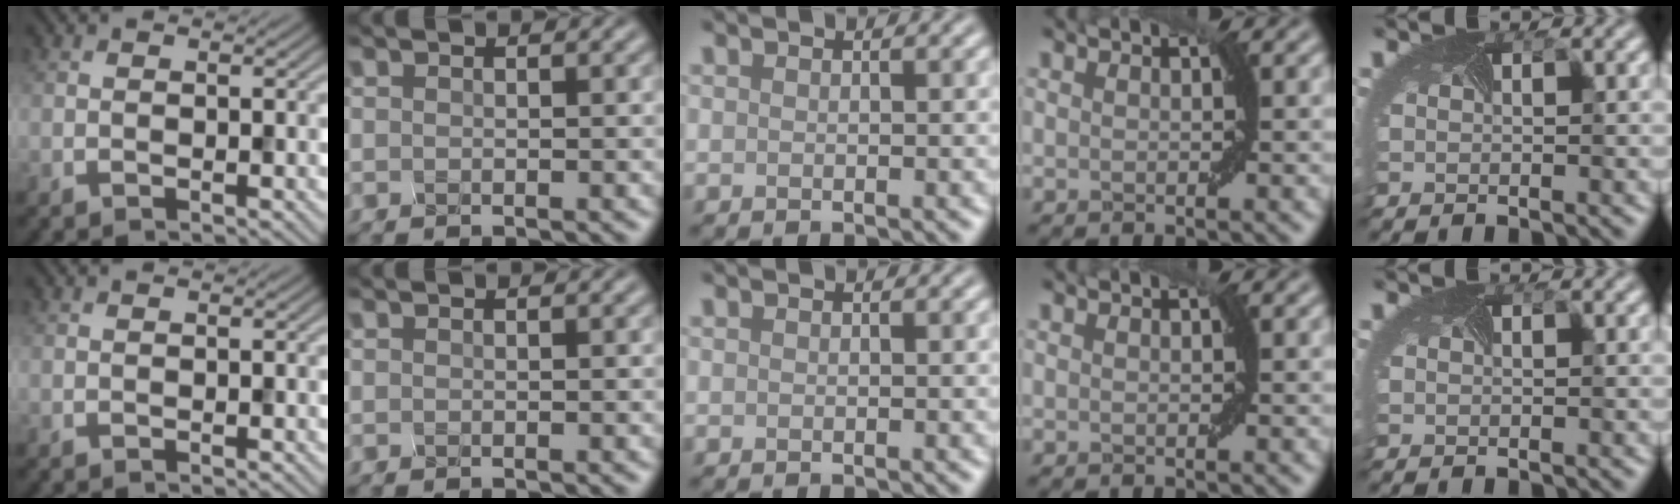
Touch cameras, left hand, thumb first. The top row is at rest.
{}